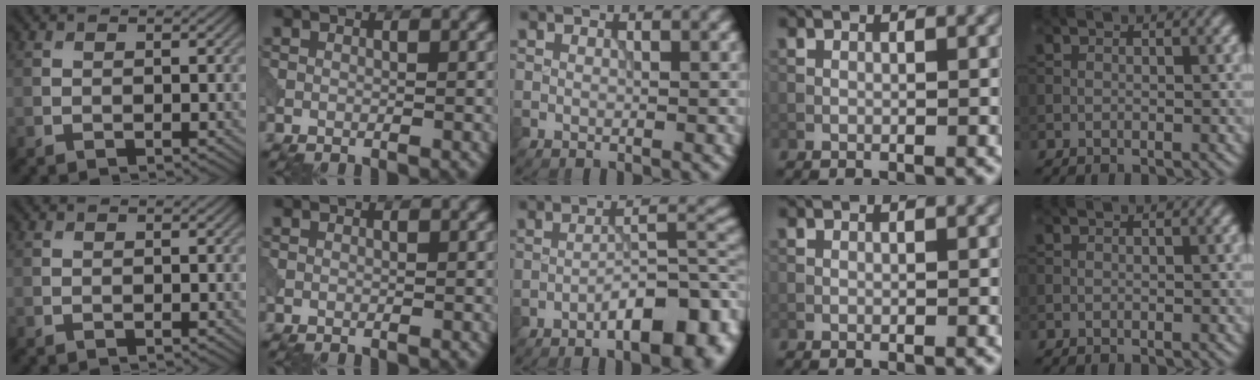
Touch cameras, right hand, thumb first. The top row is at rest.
{"middle": {"total": 8.4, "force": [-4.3, 2.7, 6.7], "torque": [-0.091, 0.010, -0.067]}}